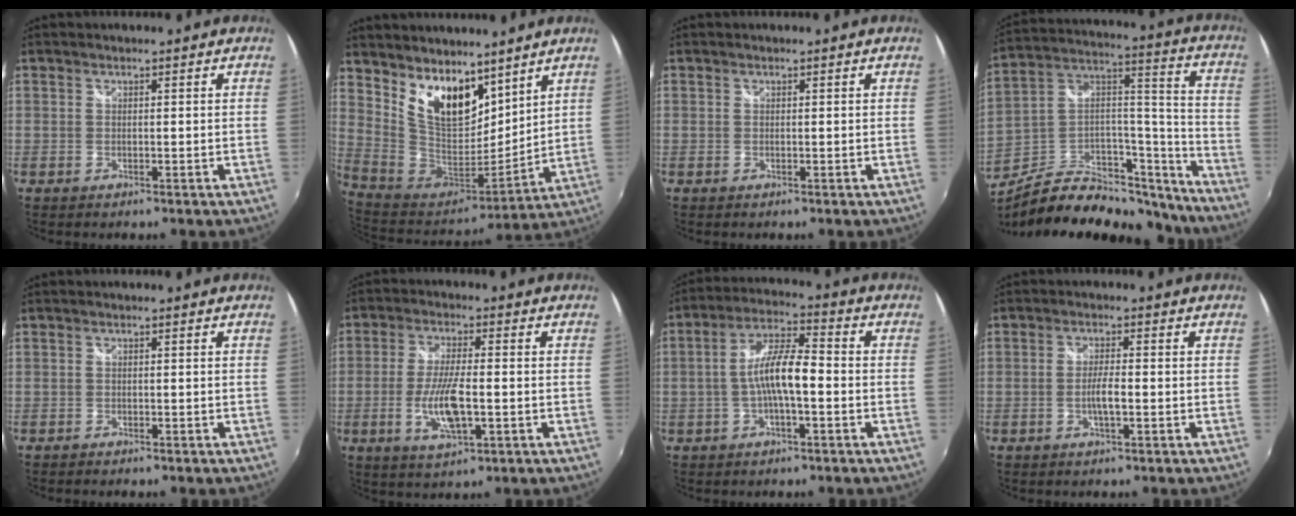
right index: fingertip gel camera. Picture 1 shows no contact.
{"total": 15.9, "force": [9.3, 8.5, 9.8], "torque": [-0.190, 0.001, 0.184]}
{"total": 0.0}
{"total": 25.1, "force": [-20.2, 10.1, 10.9], "torque": [-0.172, 0.057, -0.296]}
{"total": 1.4, "force": [-1.3, 0.5, 0.4], "torque": [-0.014, -0.005, -0.022]}
{"total": 9.2, "force": [-2.4, 2.8, 8.5], "torque": [-0.172, -0.010, -0.043]}
{"total": 8.7, "force": [-1.8, 2.0, 8.2], "torque": [-0.167, 0.014, -0.034]}
{"total": 3.1, "force": [-1.0, 0.4, 2.9], "torque": [-0.055, -0.002, -0.019]}